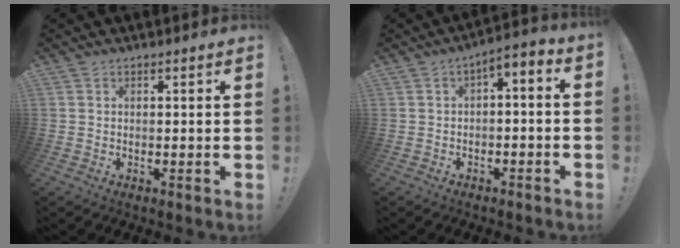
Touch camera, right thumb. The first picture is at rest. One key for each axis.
{"total": 4.0, "fx": -2.2, "fy": 1.4, "fz": 3.1, "tx": -0.048, "ty": 0.011, "tz": -0.038}